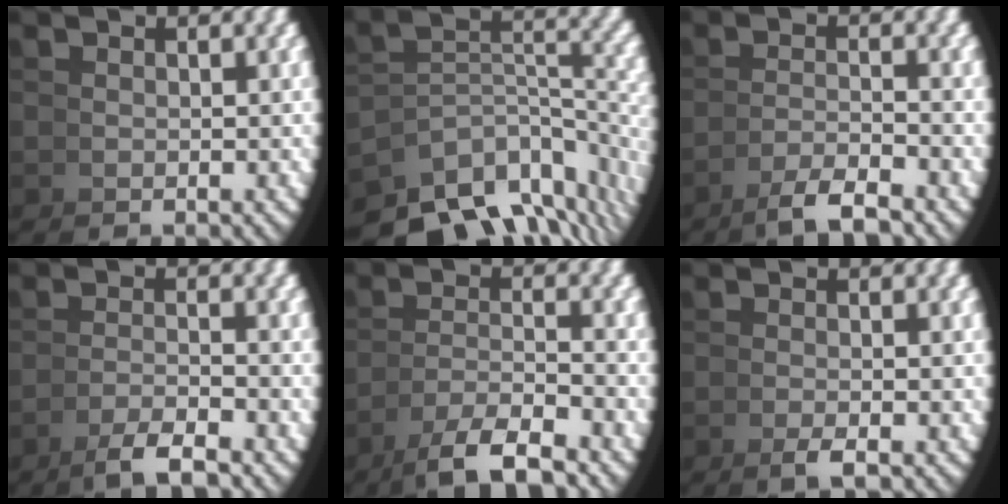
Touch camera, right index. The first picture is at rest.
{"total": 11.0, "force": [-6.0, 6.5, 6.6], "torque": [-0.113, -0.049, -0.069]}
{"total": 3.1, "force": [-2.4, -0.6, 1.8], "torque": [-0.016, 0.002, -0.042]}
{"total": 2.9, "force": [-2.3, -0.8, 1.6], "torque": [-0.013, 0.005, -0.041]}
{"total": 5.1, "force": [-3.3, 1.1, 3.6], "torque": [-0.059, -0.013, -0.044]}
{"total": 1.4, "force": [-1.0, -0.7, 0.7], "torque": [-0.008, 0.005, -0.019]}